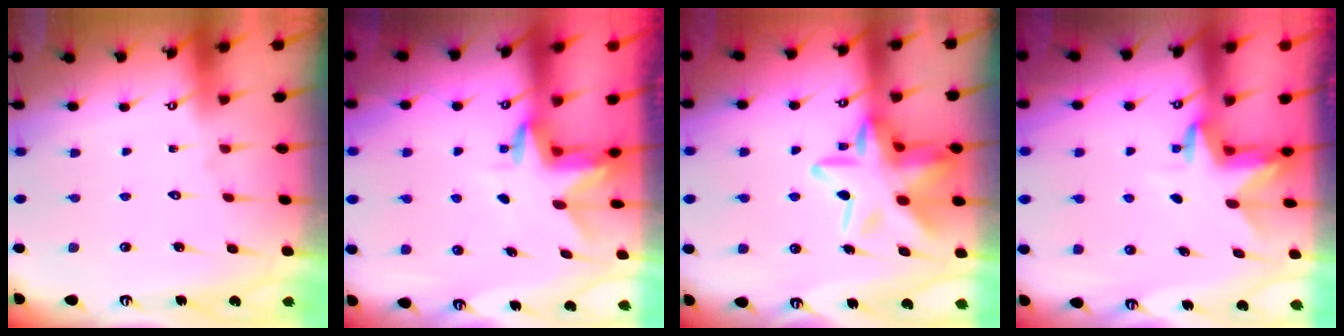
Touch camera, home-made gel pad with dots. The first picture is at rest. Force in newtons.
{"total": 3.0, "press": 3.0, "slide": 0.2}
{"total": 17.4, "press": 17.3, "slide": 1.5}
{"total": 3.1, "press": 3.1, "slide": 0.3}